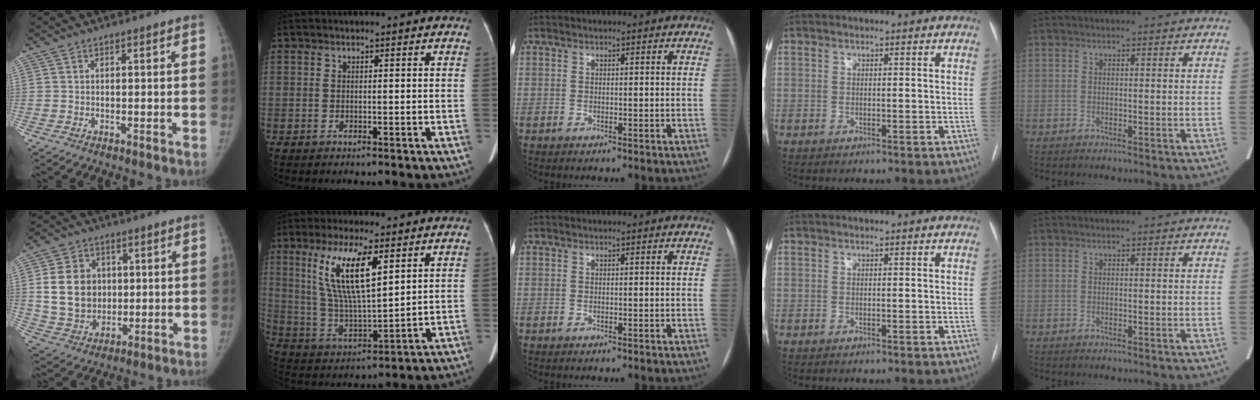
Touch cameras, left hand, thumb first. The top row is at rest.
{"thumb": {"total": 12.9, "force": [1.8, 10.8, 6.9], "torque": [-0.088, -0.004, 0.044]}, "index": {"total": 12.2, "force": [5.3, 2.5, 10.7], "torque": [-0.223, 0.001, 0.105]}}